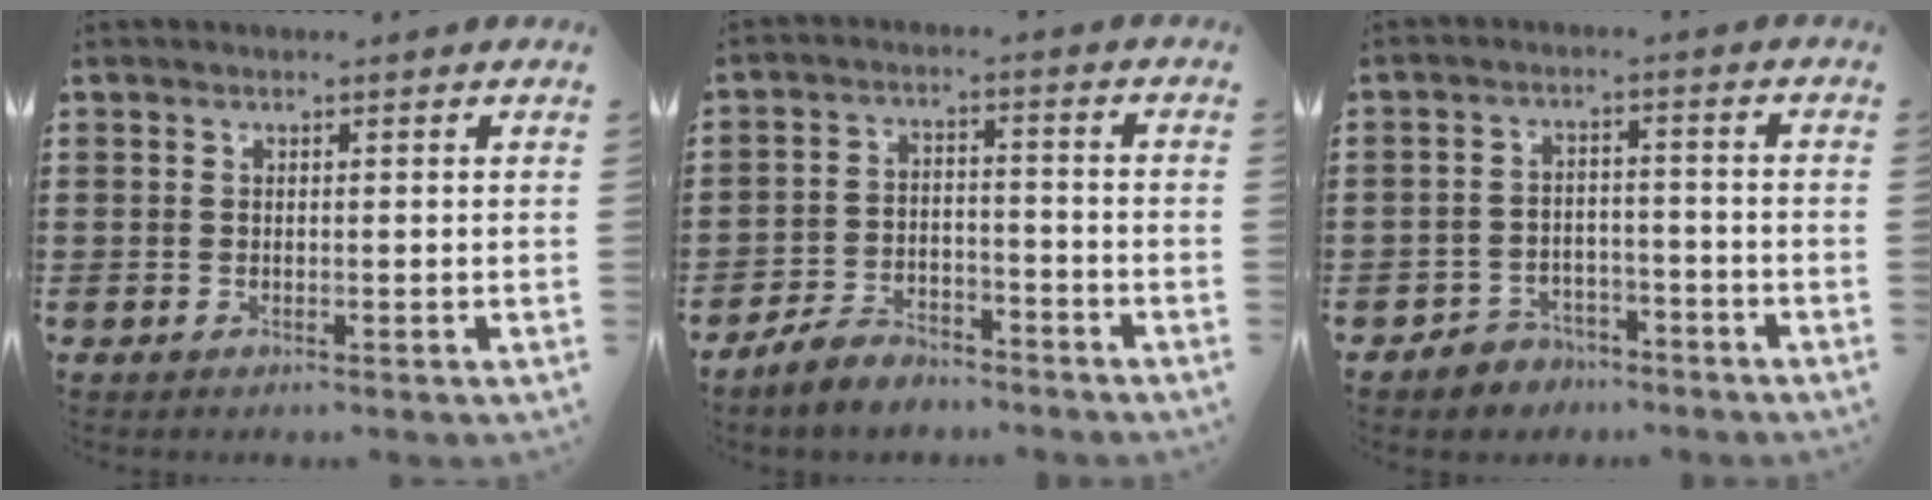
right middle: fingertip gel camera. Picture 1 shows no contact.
{"total": 4.6, "force": [-4.2, 1.4, 1.1], "torque": [-0.027, 0.011, -0.087]}
{"total": 3.6, "force": [-3.3, 1.2, -0.1], "torque": [-0.007, 0.006, -0.071]}